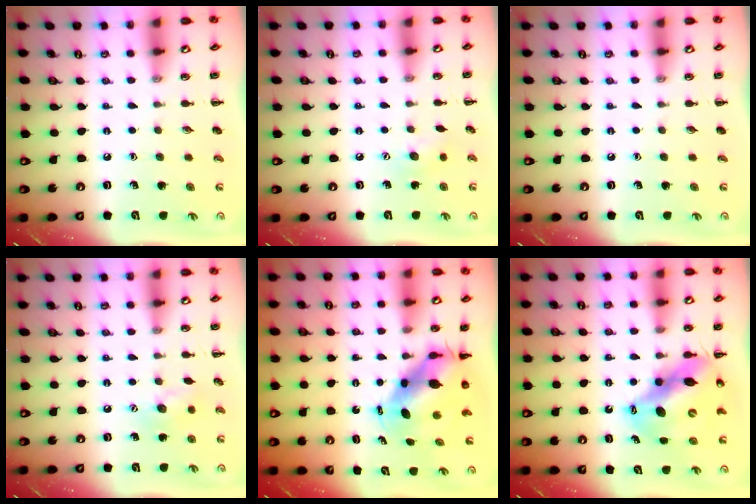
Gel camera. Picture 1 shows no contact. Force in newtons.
{"total": 5.5, "press": 5.5, "slide": 1.0}
{"total": 0.0}
{"total": 8.3, "press": 8.2, "slide": 1.2}
{"total": 6.8, "press": 6.6, "slide": 1.6}
{"total": 13.8, "press": 13.4, "slide": 3.5}